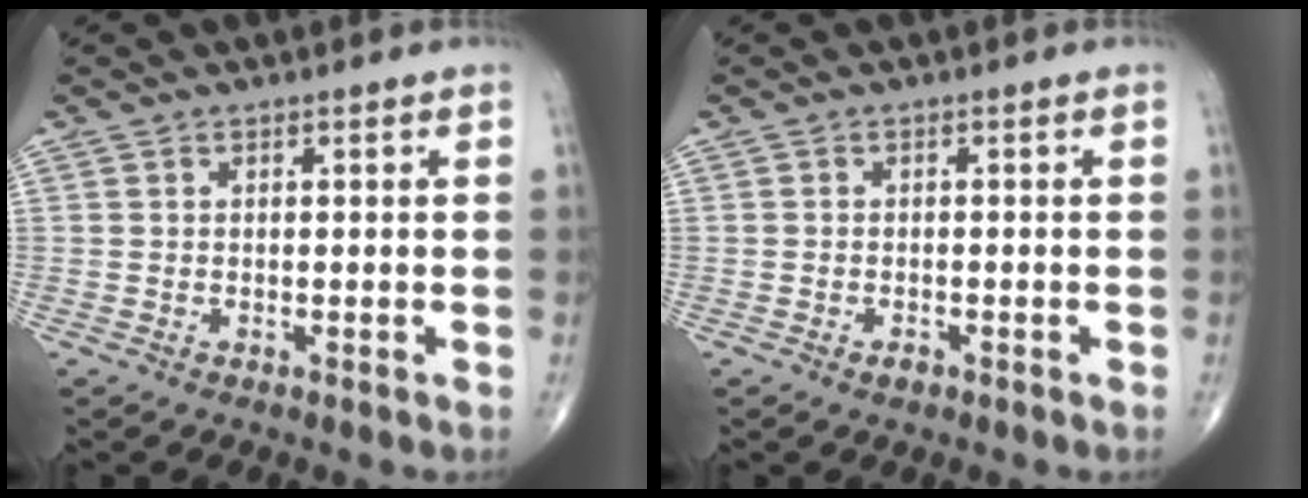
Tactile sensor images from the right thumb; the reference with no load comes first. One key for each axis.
{"total": 1.1, "fx": -0.7, "fy": 0.6, "fz": 0.6, "tx": -0.009, "ty": 0.004, "tz": -0.010}